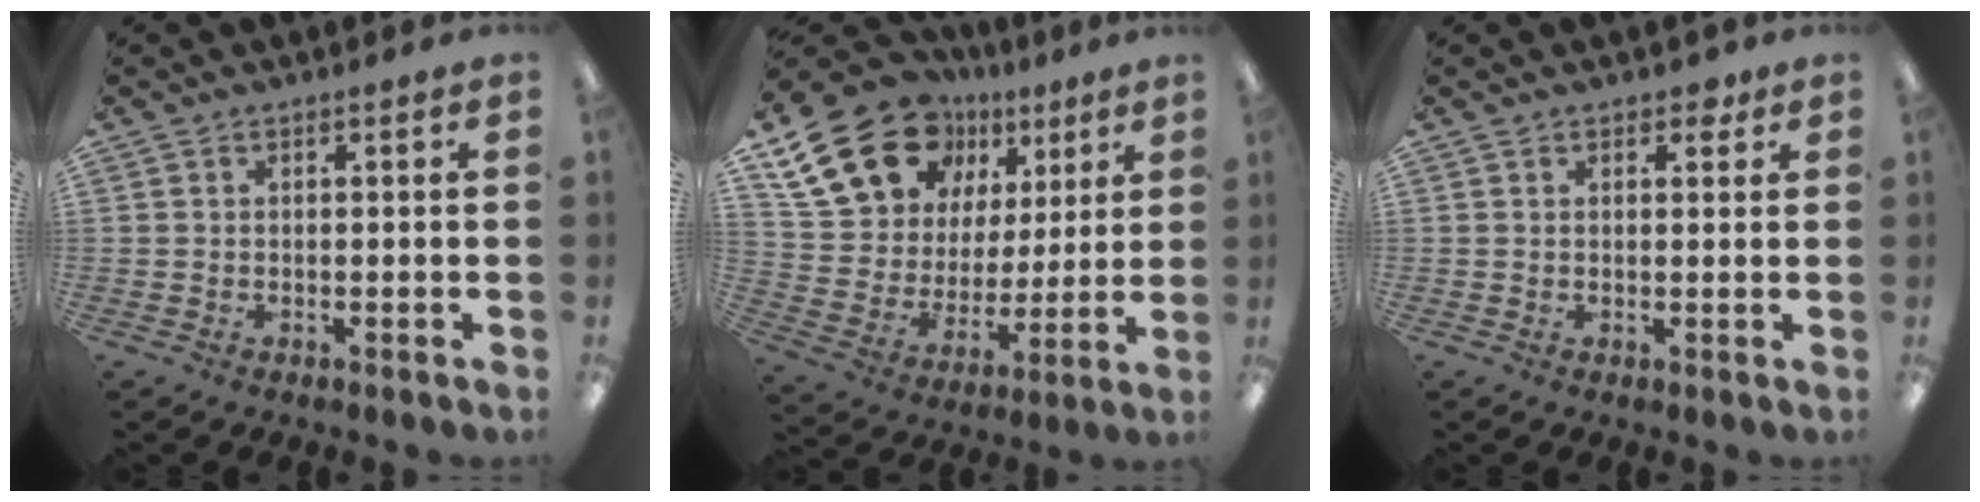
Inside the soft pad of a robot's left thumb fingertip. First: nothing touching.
{"total": 20.9, "force": [12.3, 14.2, 9.2], "torque": [-0.163, -0.058, 0.235]}
{"total": 2.4, "force": [1.6, 1.4, 1.1], "torque": [-0.008, -0.003, 0.026]}